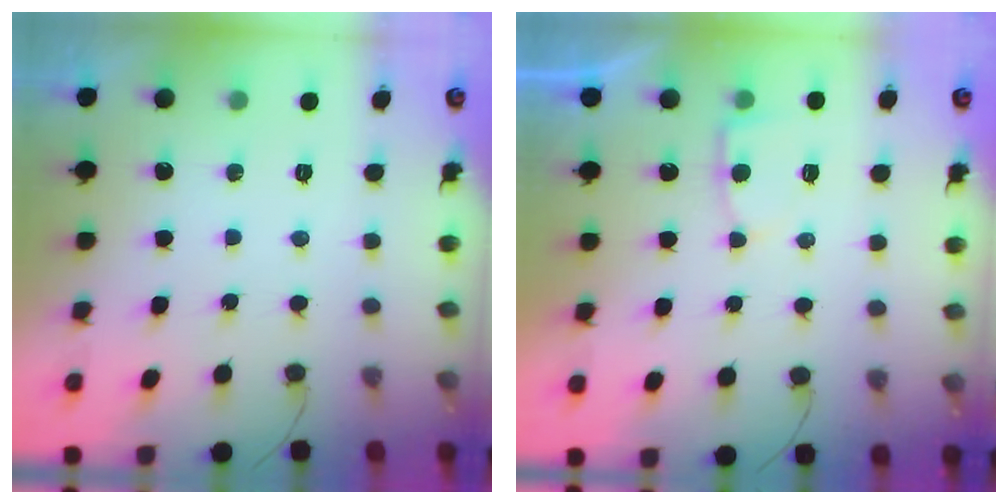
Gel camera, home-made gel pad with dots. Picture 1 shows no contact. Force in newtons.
{"total": 3.3, "press": 3.3, "slide": 0.4}